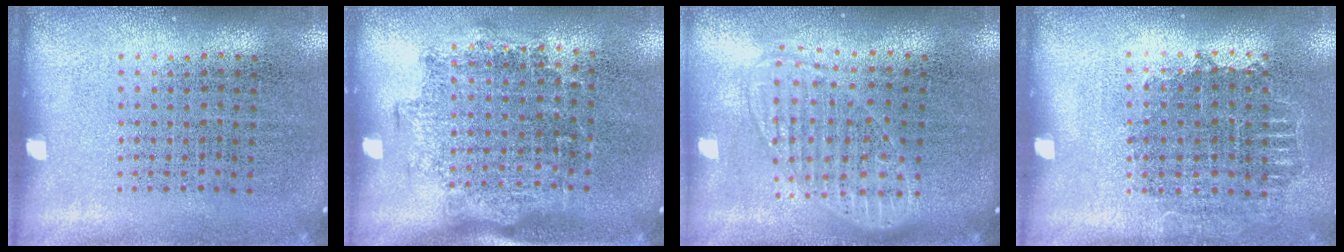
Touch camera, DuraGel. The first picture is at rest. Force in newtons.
{"total": 1.4, "press": 1.1, "slide": 0.8}
{"total": 1.7, "press": 1.4, "slide": 1.0}
{"total": 0.8, "press": 0.7, "slide": 0.3}